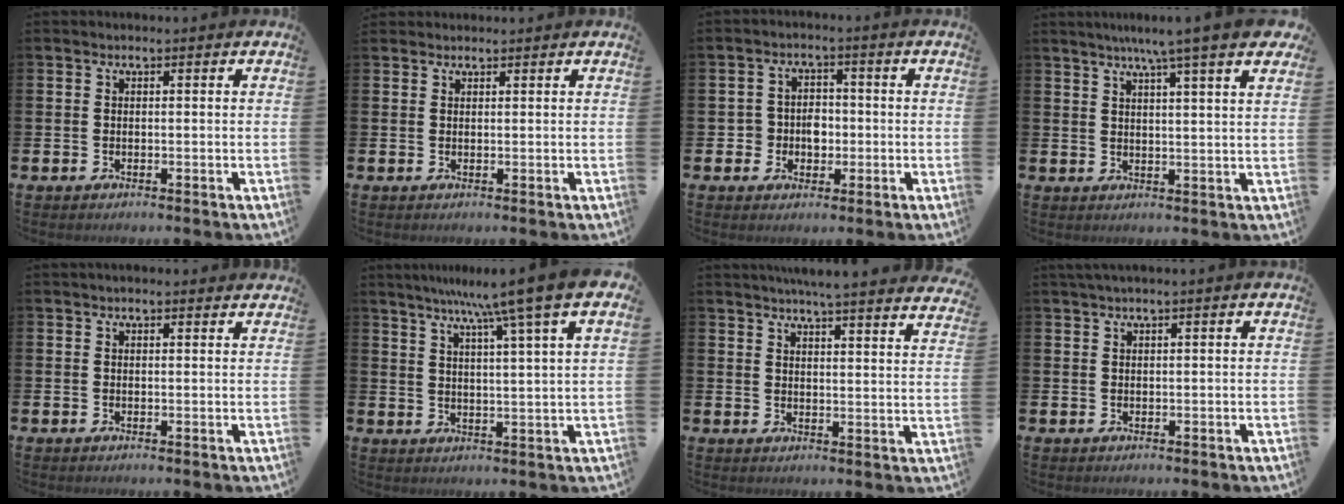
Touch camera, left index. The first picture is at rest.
{"total": 1.2, "force": [1.1, 0.4, -0.1], "torque": [0.008, 0.000, 0.019]}
{"total": 3.5, "force": [-0.8, 3.3, 1.1], "torque": [-0.026, 0.005, -0.023]}
{"total": 6.9, "force": [5.6, -0.3, 3.9], "torque": [-0.081, -0.016, 0.096]}
{"total": 0.8, "force": [0.8, 0.2, 0.3], "torque": [-0.005, 0.003, 0.014]}
{"total": 8.0, "force": [6.0, -0.9, 5.1], "torque": [-0.102, -0.032, 0.094]}
{"total": 5.7, "force": [5.5, -0.5, 1.2], "torque": [-0.031, -0.031, 0.096]}
{"total": 1.0, "force": [0.6, -0.2, 0.8], "torque": [-0.014, 0.001, 0.010]}